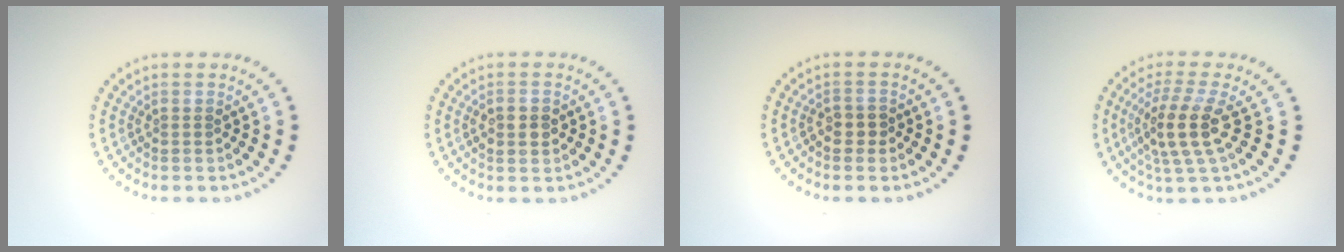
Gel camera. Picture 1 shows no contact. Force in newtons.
{"total": 2.0, "press": 2.0, "slide": 0.1}
{"total": 1.0, "press": 0.9, "slide": 0.4}
{"total": 4.2, "press": 3.6, "slide": 2.2}